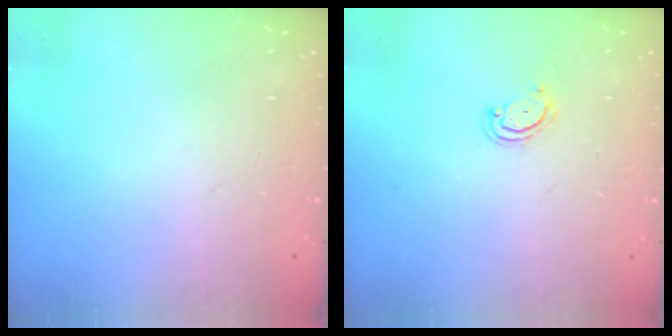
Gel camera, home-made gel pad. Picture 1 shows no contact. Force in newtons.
{"total": 3.3, "press": 3.3, "slide": 0.2}